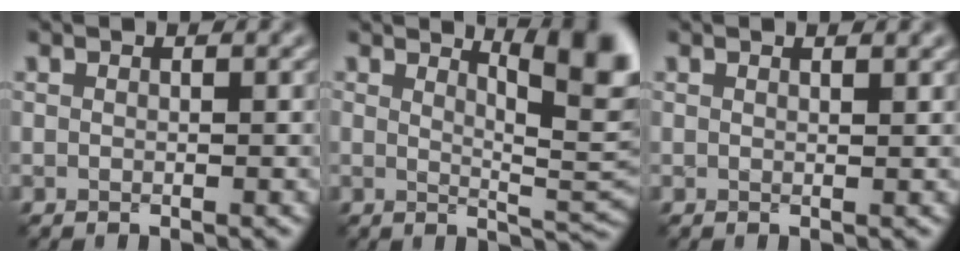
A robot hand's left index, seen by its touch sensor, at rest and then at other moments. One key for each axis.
{"total": 7.3, "fx": 3.4, "fy": 2.1, "fz": 6.1, "tx": -0.060, "ty": 0.009, "tz": 0.048}
{"total": 1.1, "fx": 0.9, "fy": 0.2, "fz": 0.5, "tx": -0.008, "ty": 0.001, "tz": 0.011}